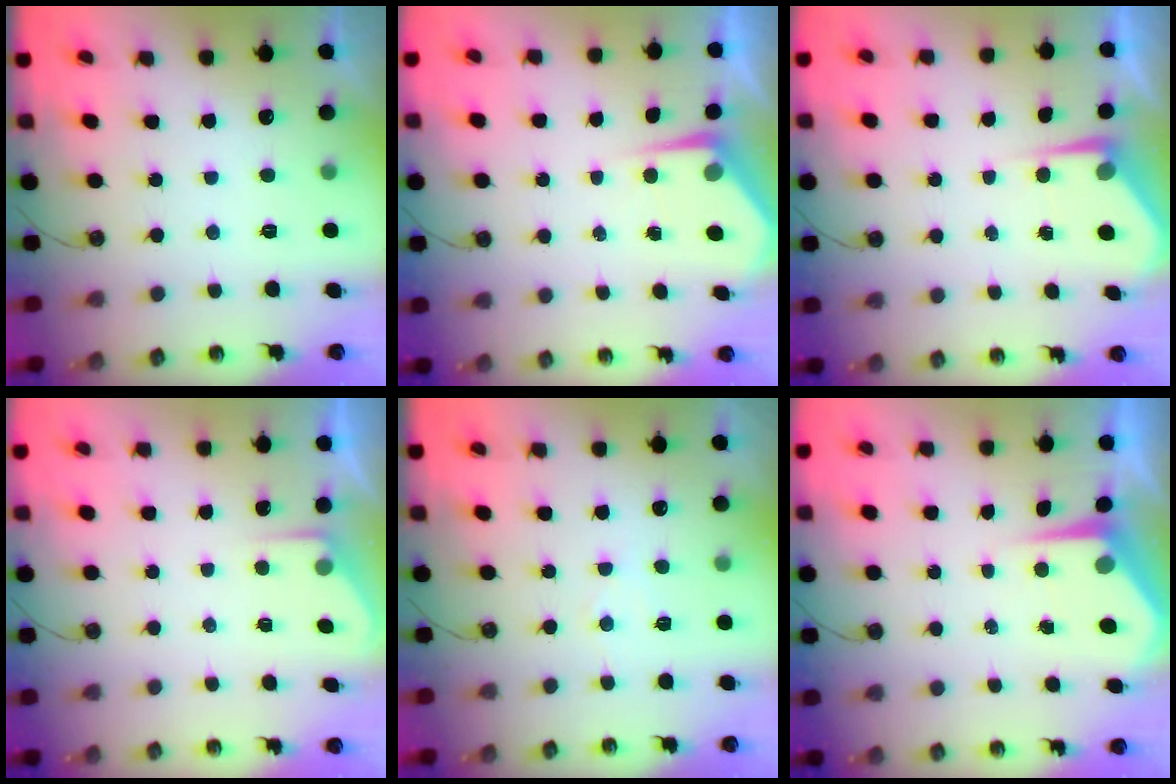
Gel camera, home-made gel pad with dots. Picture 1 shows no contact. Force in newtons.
{"total": 5.4, "press": 5.3, "slide": 0.6}
{"total": 4.9, "press": 4.9, "slide": 0.2}
{"total": 3.2, "press": 3.2, "slide": 0.5}
{"total": 5.5, "press": 5.5, "slide": 0.5}
{"total": 5.6, "press": 5.5, "slide": 0.6}